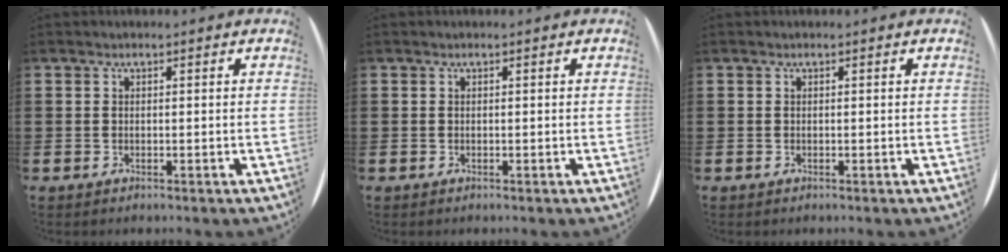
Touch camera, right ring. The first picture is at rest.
{"total": 0.0}
{"total": 0.0}